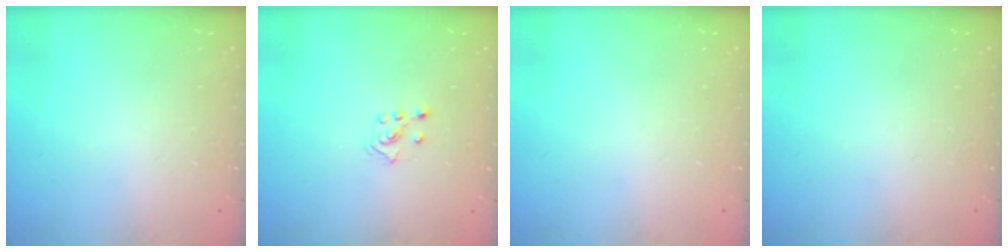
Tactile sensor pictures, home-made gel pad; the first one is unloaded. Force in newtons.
{"total": 2.8, "press": 2.7, "slide": 0.5}
{"total": 0.0}
{"total": 0.0}